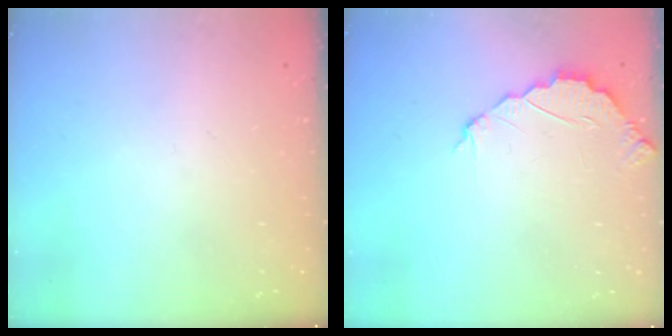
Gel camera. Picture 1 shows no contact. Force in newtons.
{"total": 2.4, "press": 2.4, "slide": 0.2}